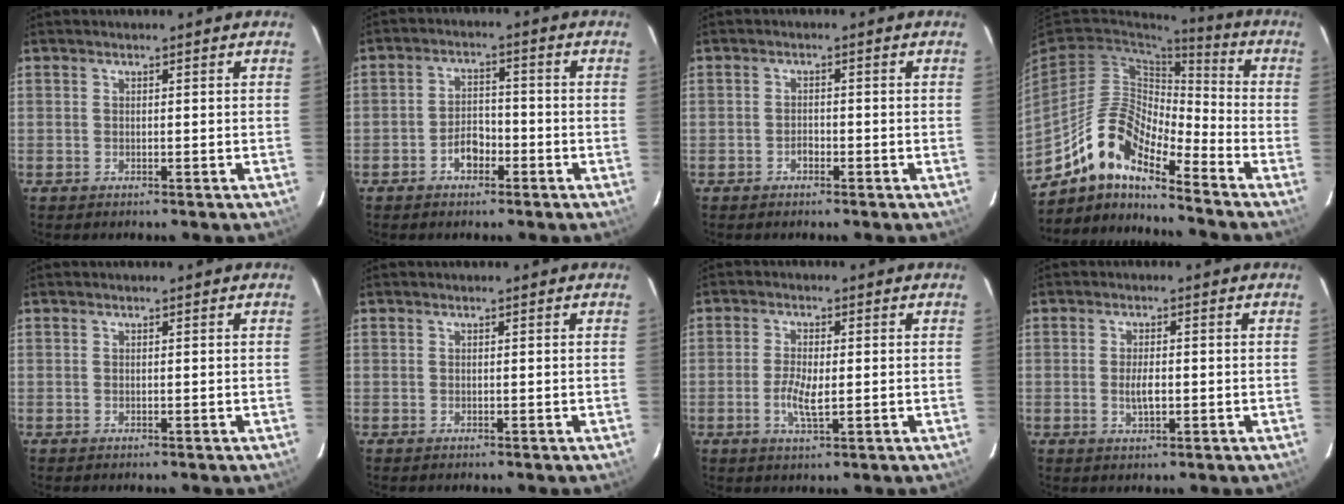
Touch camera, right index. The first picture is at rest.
{"total": 4.5, "force": [-2.6, 2.7, 2.4], "torque": [-0.049, 0.008, -0.040]}
{"total": 1.3, "force": [-0.9, 0.9, 0.4], "torque": [-0.008, 0.002, -0.014]}
{"total": 13.7, "force": [-10.0, 3.9, 8.5], "torque": [-0.156, 0.001, -0.199]}
{"total": 0.0}
{"total": 0.0}
{"total": 4.4, "force": [-0.9, 1.5, 4.1], "torque": [-0.084, -0.006, -0.019]}
{"total": 3.2, "force": [-0.5, 1.3, 2.8], "torque": [-0.052, -0.006, -0.007]}